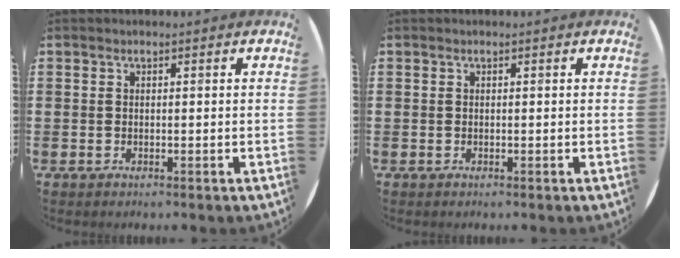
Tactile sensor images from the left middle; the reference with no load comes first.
{"total": 0.0}